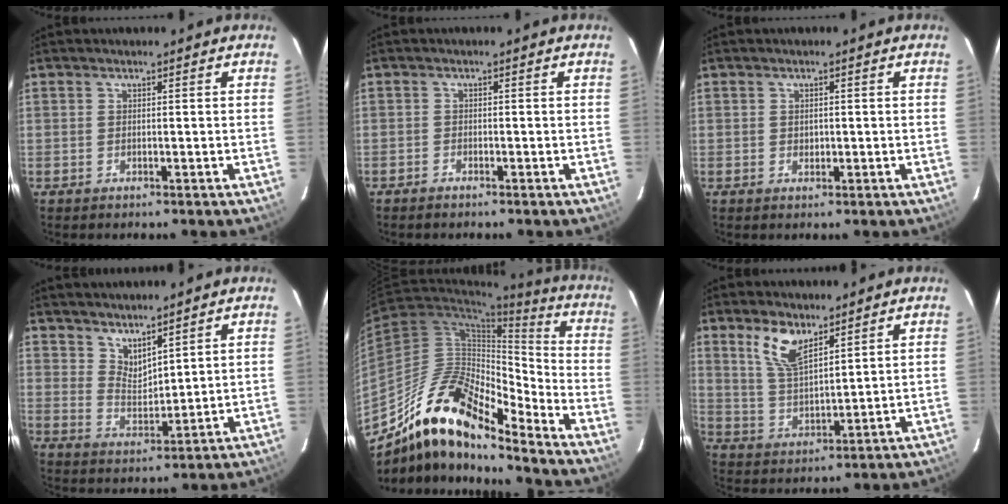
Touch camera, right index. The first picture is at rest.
{"total": 1.0, "force": [-0.9, 0.3, 0.0], "torque": [-0.009, 0.003, -0.019]}
{"total": 1.2, "force": [0.1, 1.0, 0.6], "torque": [-0.008, 0.002, 0.002]}
{"total": 5.4, "force": [4.6, 1.8, 2.1], "torque": [-0.032, -0.006, 0.090]}
{"total": 18.1, "force": [-14.1, 4.7, 10.3], "torque": [-0.172, 0.003, -0.267]}
{"total": 8.1, "force": [5.2, 3.0, 5.3], "torque": [-0.104, 0.002, 0.109]}